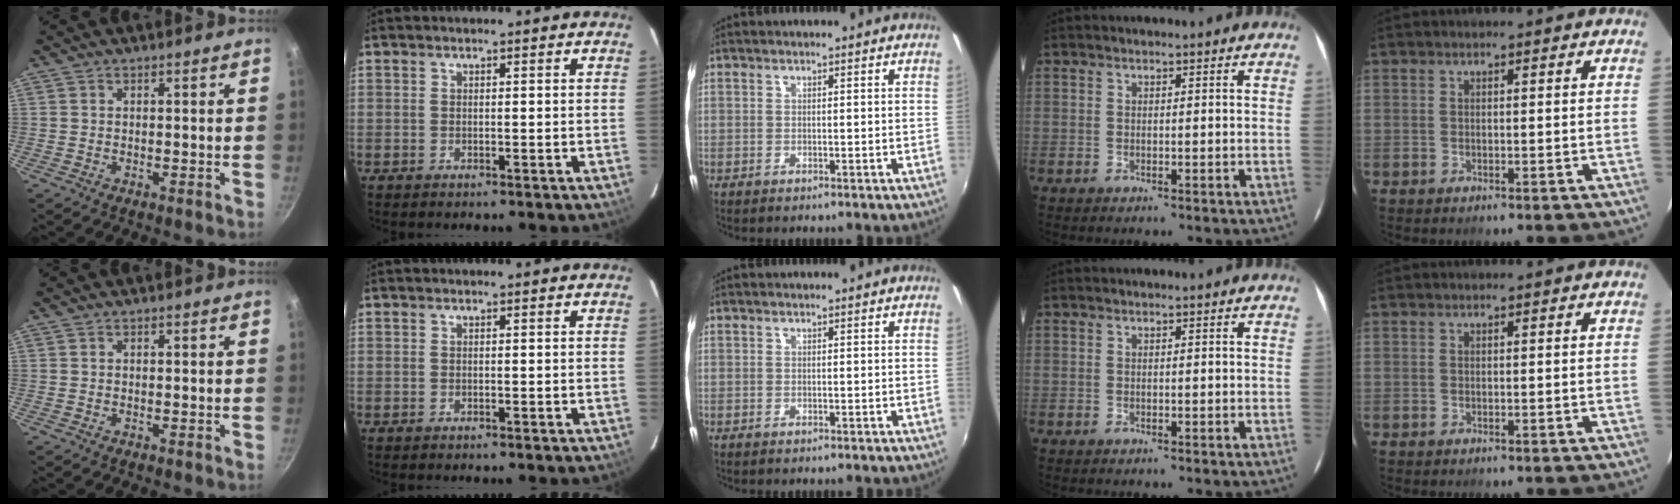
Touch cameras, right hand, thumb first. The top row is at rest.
{}